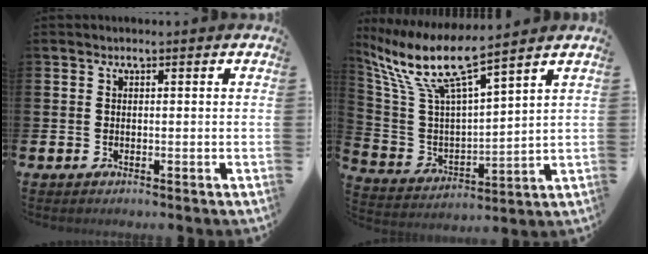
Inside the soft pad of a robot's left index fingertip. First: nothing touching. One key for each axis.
{"total": 9.5, "fx": 7.8, "fy": 1.3, "fz": 5.2, "tx": -0.139, "ty": -0.044, "tz": 0.129}